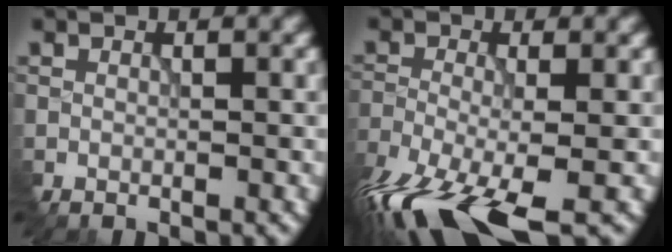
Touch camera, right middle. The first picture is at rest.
{"total": 10.6, "force": [-6.7, 3.7, 7.4], "torque": [-0.162, -0.034, -0.115]}